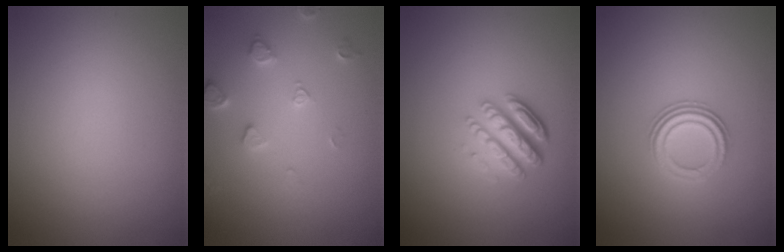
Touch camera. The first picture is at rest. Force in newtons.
{"total": 2.2, "press": 2.2, "slide": 0.4}
{"total": 4.9, "press": 3.4, "slide": 3.4}
{"total": 3.0, "press": 2.2, "slide": 2.0}